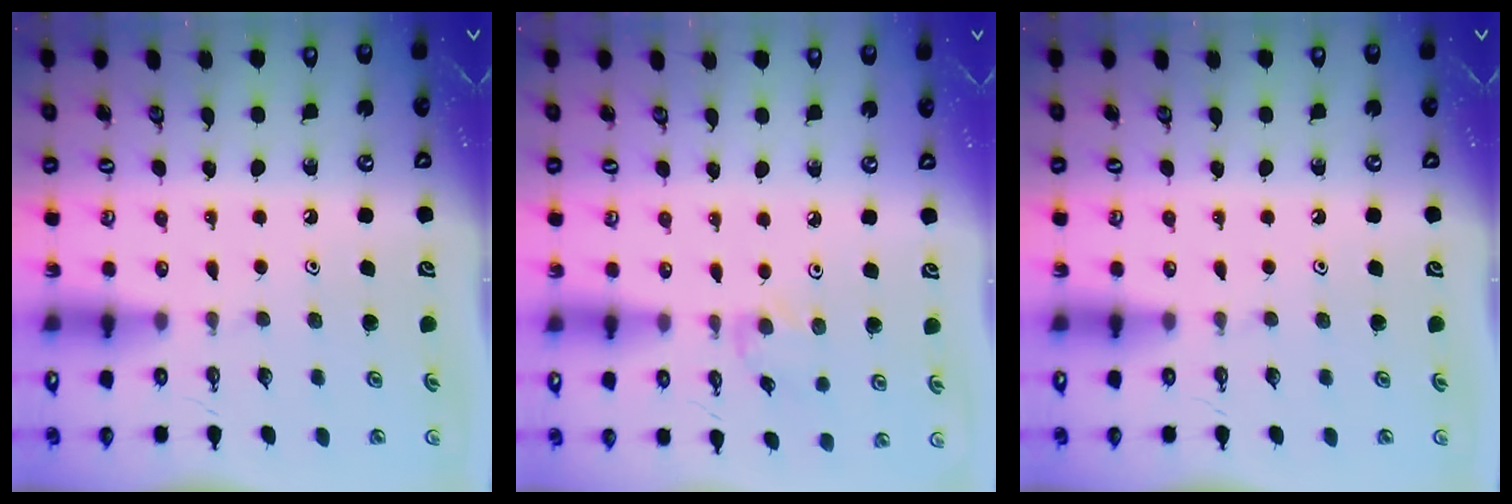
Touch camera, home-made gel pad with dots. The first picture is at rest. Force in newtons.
{"total": 1.9, "press": 1.9, "slide": 0.4}
{"total": 0.0}